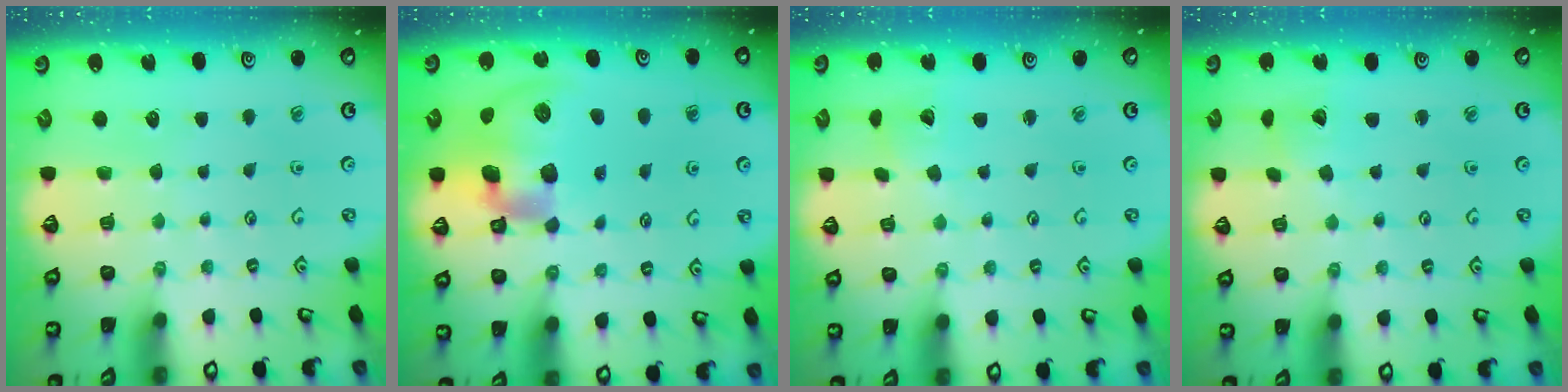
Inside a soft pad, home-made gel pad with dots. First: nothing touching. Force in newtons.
{"total": 20.9, "press": 20.6, "slide": 3.6}
{"total": 2.5, "press": 2.5, "slide": 0.4}
{"total": 2.5, "press": 2.5, "slide": 0.4}